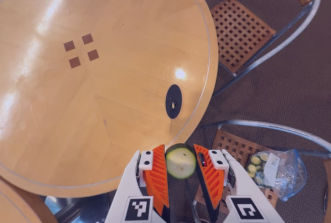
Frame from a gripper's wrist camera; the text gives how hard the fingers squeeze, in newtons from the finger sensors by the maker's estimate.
{"total": 8.5, "left": 8.2, "right": 8.8}